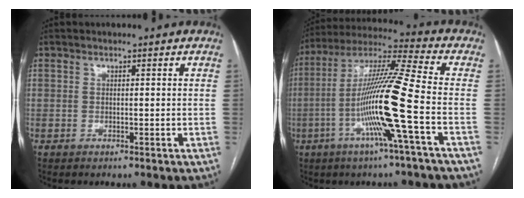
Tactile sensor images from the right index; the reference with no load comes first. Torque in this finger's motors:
{"motor_torque": [2.14, 0.00, 1.05, 0.21]}